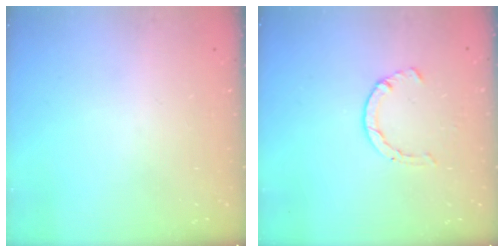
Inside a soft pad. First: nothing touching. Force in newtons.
{"total": 2.1, "press": 2.1, "slide": 0.5}